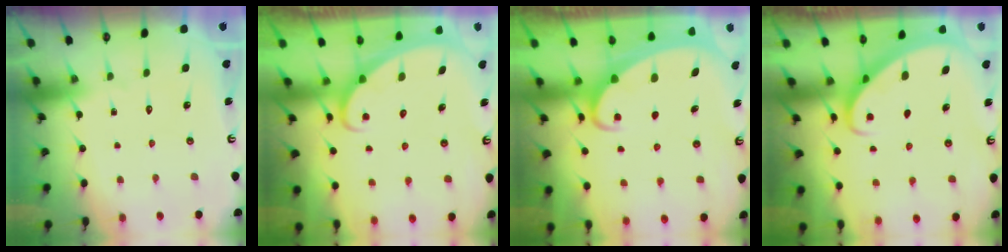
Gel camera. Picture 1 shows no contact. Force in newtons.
{"total": 2.2, "press": 2.2, "slide": 0.1}
{"total": 2.3, "press": 2.3, "slide": 0.3}
{"total": 2.7, "press": 2.7, "slide": 0.2}